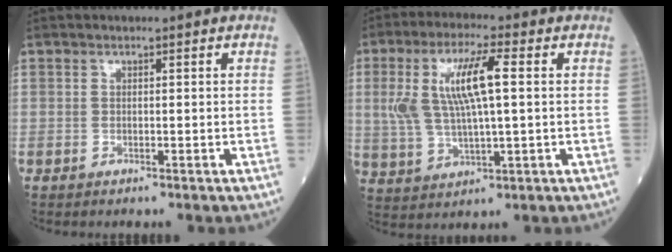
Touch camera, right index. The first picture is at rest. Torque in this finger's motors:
{"motor_torque": [1.22, 0.92, 0.40, 0.21]}